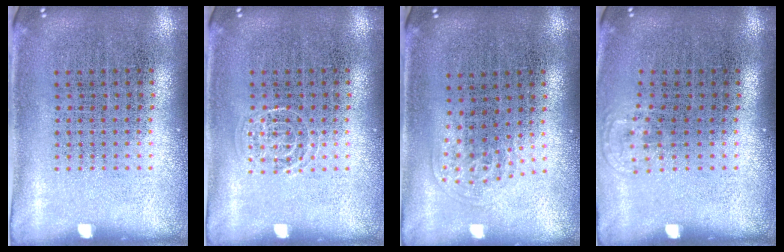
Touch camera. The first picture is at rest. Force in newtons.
{"total": 1.1, "press": 1.1, "slide": 0.2}
{"total": 0.9, "press": 0.6, "slide": 0.7}
{"total": 0.6, "press": 0.5, "slide": 0.4}